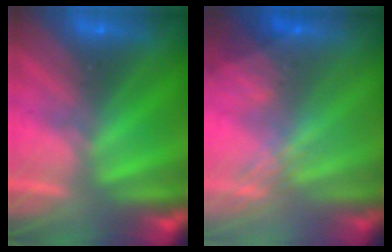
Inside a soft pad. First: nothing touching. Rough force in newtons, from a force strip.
{"total": 2.9}